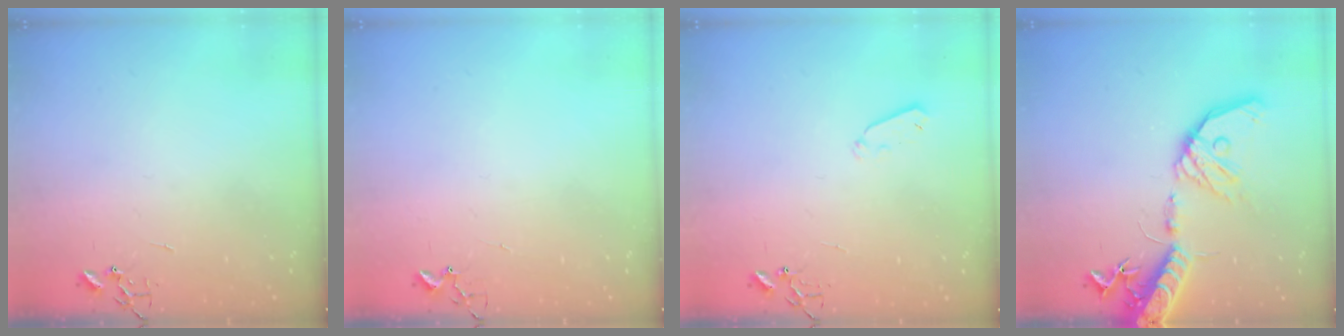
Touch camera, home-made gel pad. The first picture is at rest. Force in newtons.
{"total": 5.1, "press": 5.1, "slide": 0.3}
{"total": 4.0, "press": 3.9, "slide": 0.8}
{"total": 20.1, "press": 19.7, "slide": 3.7}